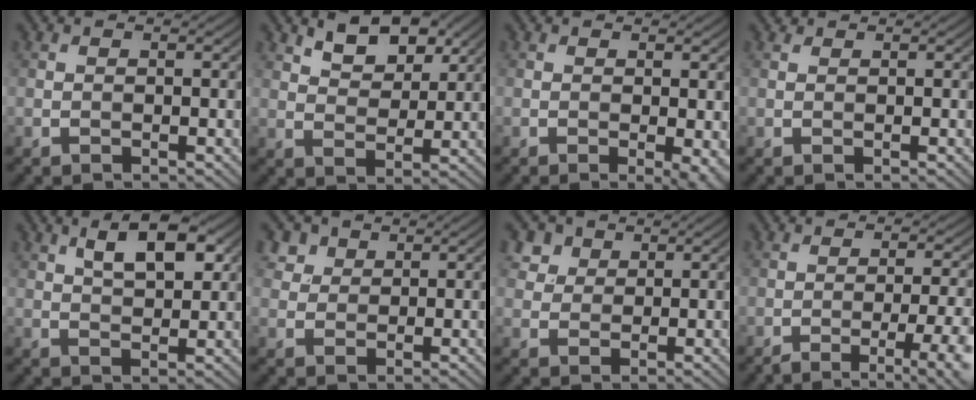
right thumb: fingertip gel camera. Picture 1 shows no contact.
{"total": 6.1, "force": [4.0, 3.1, 3.5], "torque": [-0.064, -0.005, 0.072]}
{"total": 2.3, "force": [-0.3, 0.4, 2.2], "torque": [-0.032, -0.007, -0.006]}
{"total": 0.5, "force": [0.5, 0.2, 0.0], "torque": [-0.001, 0.000, 0.011]}
{"total": 6.6, "force": [3.1, 2.9, 5.1], "torque": [-0.089, 0.005, 0.053]}
{"total": 3.9, "force": [2.4, 2.8, 1.4], "torque": [-0.045, -0.008, 0.058]}
{"total": 4.5, "force": [2.7, 3.1, 1.6], "torque": [-0.052, -0.007, 0.063]}
{"total": 7.3, "force": [-3.4, 1.6, 6.2], "torque": [-0.085, 0.000, -0.046]}